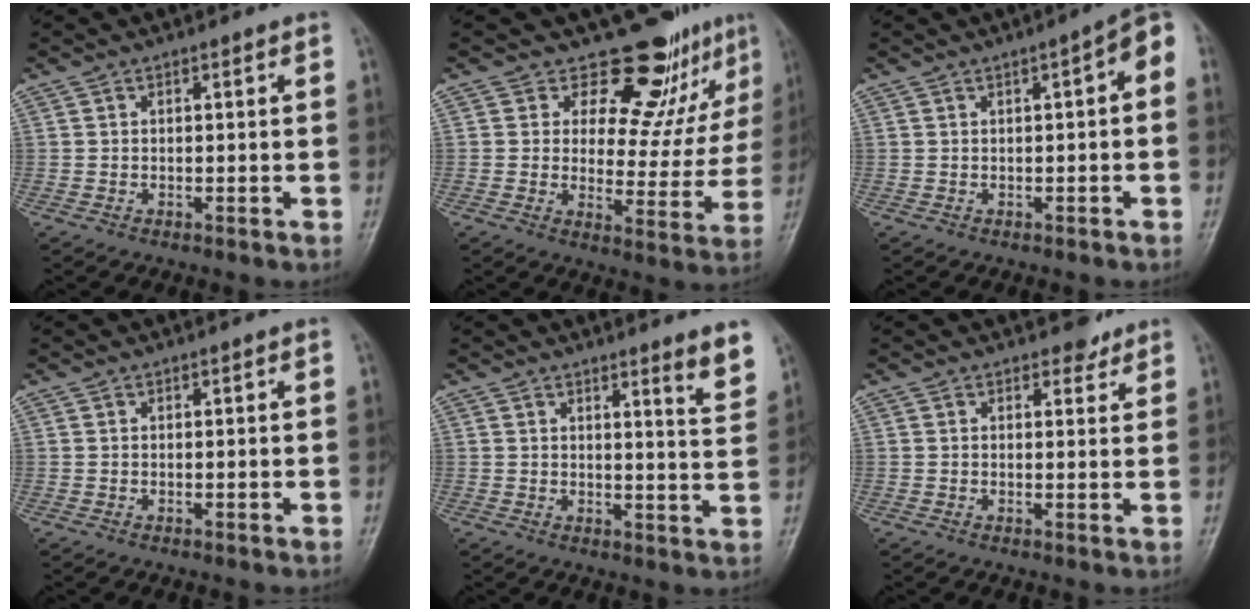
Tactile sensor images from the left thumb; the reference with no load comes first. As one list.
[{"total": 13.2, "force": [10.8, 6.1, 4.5], "torque": [-0.005, -0.086, 0.134]}, {"total": 4.8, "force": [0.2, 1.5, 4.5], "torque": [-0.051, 0.022, -0.006]}, {"total": 0.0}, {"total": 5.3, "force": [3.9, 0.2, 3.6], "torque": [-0.037, -0.035, 0.047]}, {"total": 2.0, "force": [1.6, 1.1, 0.2], "torque": [0.016, -0.009, 0.017]}]